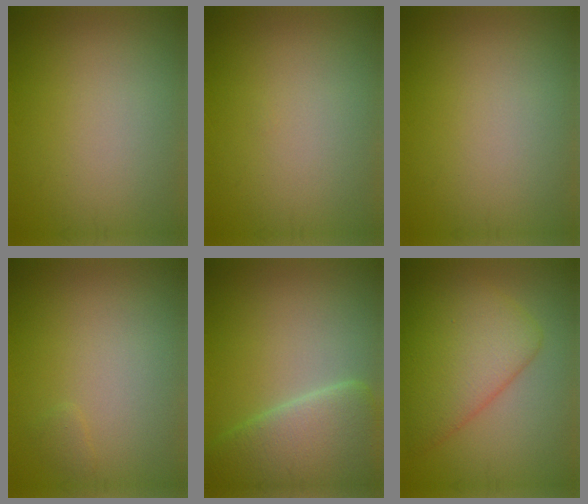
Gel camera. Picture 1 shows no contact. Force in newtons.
{"total": 0.0}
{"total": 0.0}
{"total": 0.5, "press": 0.5, "slide": 0.0}
{"total": 7.5, "press": 7.5, "slide": 0.4}
{"total": 7.2, "press": 7.2, "slide": 0.3}